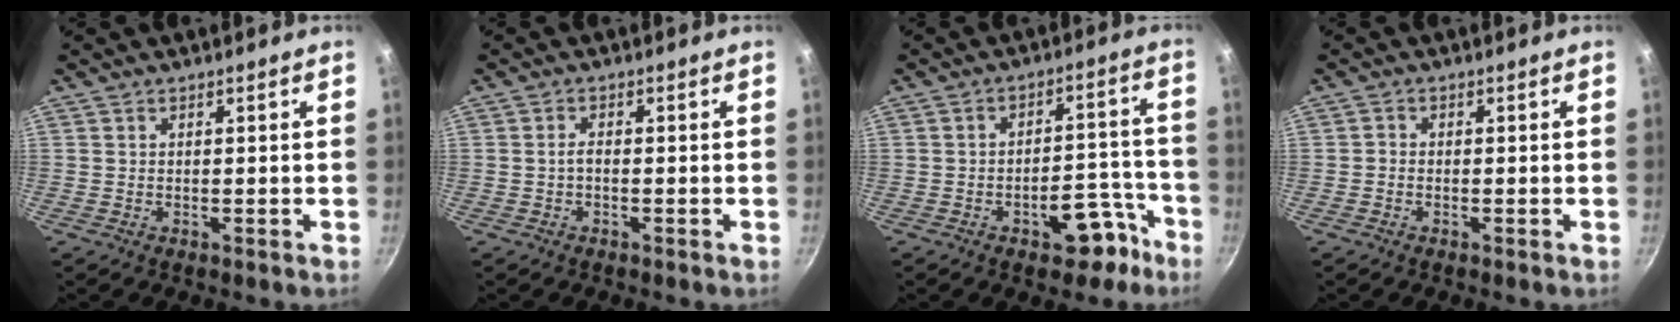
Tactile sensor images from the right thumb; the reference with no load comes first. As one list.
[{"total": 1.4, "force": [-0.6, 0.5, 1.1], "torque": [-0.020, 0.011, -0.014]}, {"total": 9.8, "force": [-5.5, 5.1, 6.3], "torque": [-0.034, 0.061, -0.063]}, {"total": 1.0, "force": [-0.8, 0.5, 0.4], "torque": [-0.014, 0.008, -0.020]}]